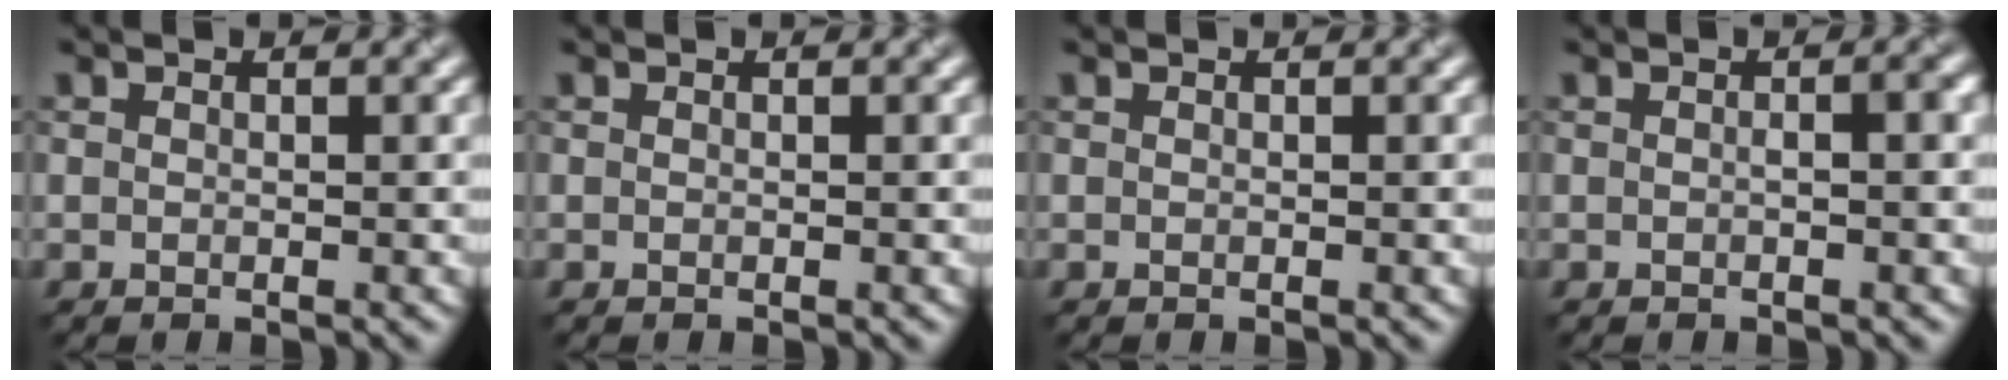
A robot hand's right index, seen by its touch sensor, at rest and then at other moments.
{"total": 0.0}
{"total": 0.0}
{"total": 1.2, "force": [-0.1, 0.2, 1.2], "torque": [-0.020, 0.002, -0.001]}